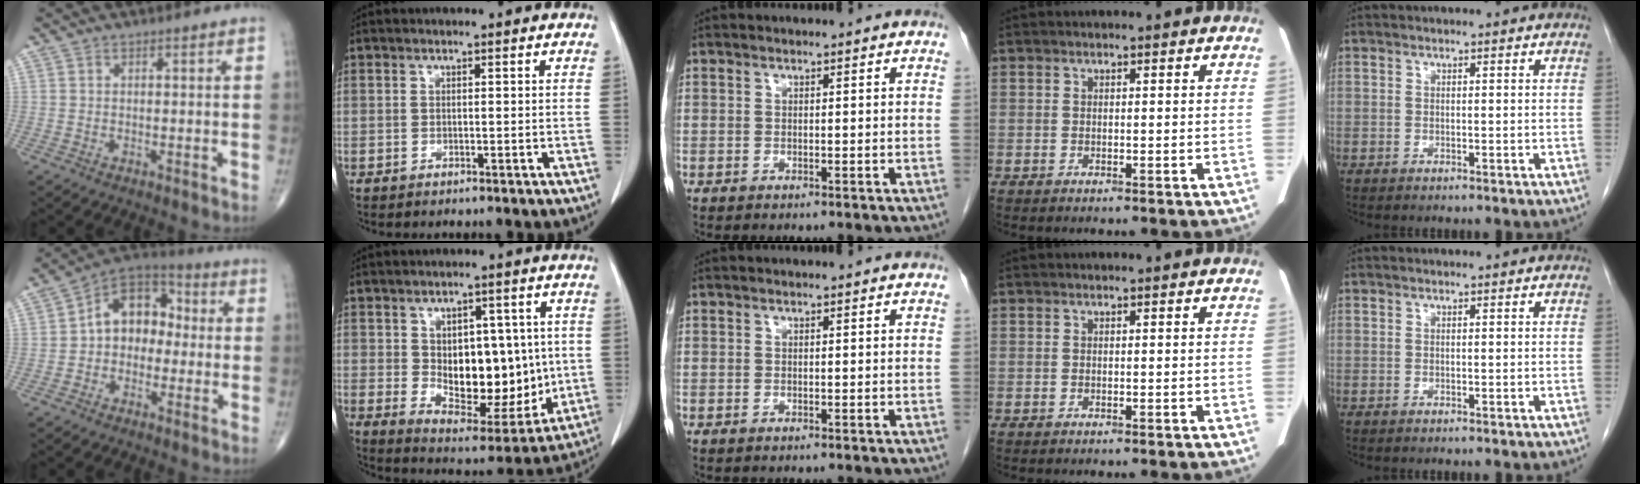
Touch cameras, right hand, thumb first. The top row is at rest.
{"thumb": {"total": 11.7, "force": [0.0, 8.7, 7.9], "torque": [-0.086, 0.042, -0.020]}, "index": {"total": 15.3, "force": [0.5, 8.5, 12.7], "torque": [-0.181, -0.001, 0.033]}}